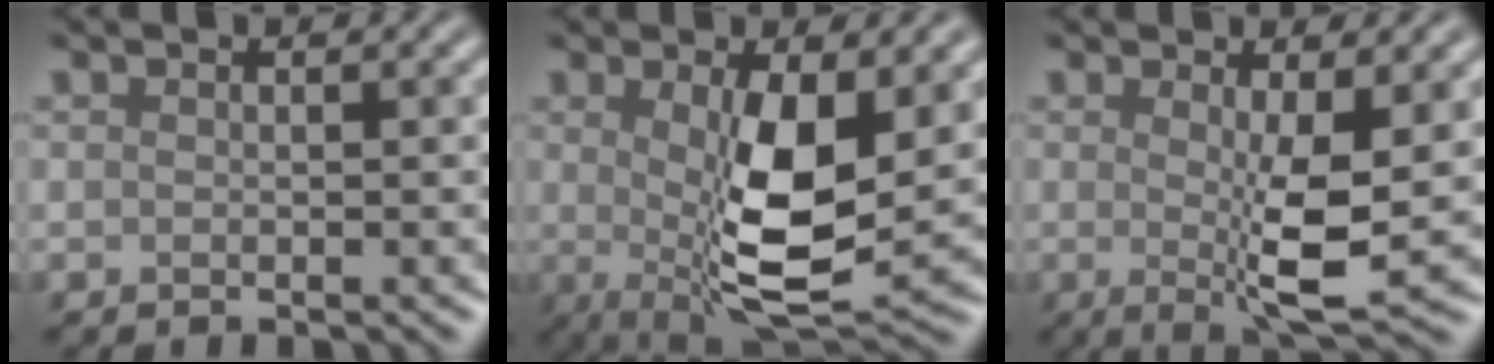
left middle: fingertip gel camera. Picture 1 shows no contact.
{"total": 8.1, "force": [0.2, 2.5, 7.6], "torque": [-0.139, -0.016, 0.009]}
{"total": 5.1, "force": [0.0, 0.9, 5.0], "torque": [-0.084, -0.019, 0.004]}